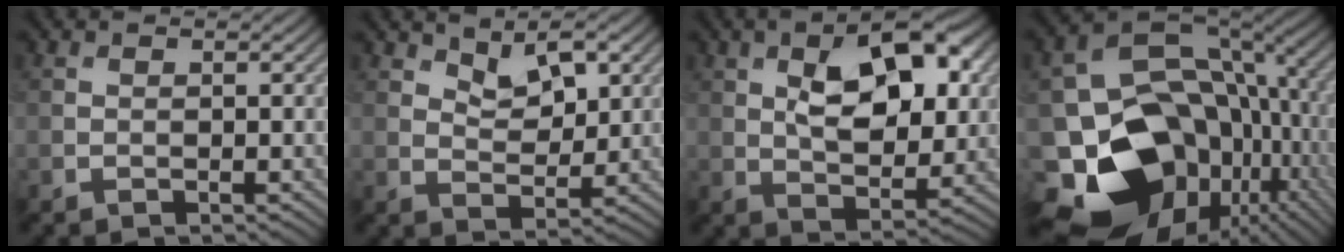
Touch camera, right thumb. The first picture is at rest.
{"total": 5.2, "force": [3.2, 2.4, 3.3], "torque": [-0.059, -0.007, 0.056]}
{"total": 11.4, "force": [3.5, 5.8, 9.2], "torque": [-0.147, 0.004, 0.052]}
{"total": 19.7, "force": [-6.2, 15.0, 11.2], "torque": [-0.237, -0.047, -0.072]}